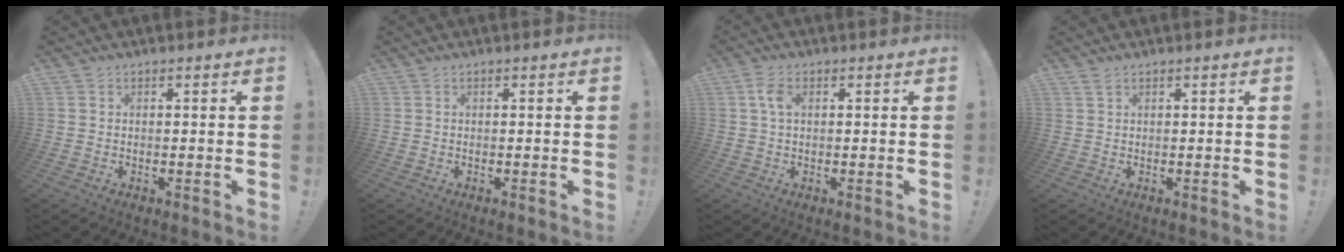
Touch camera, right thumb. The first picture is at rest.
{"total": 0.0}
{"total": 4.0, "force": [1.0, 2.1, 3.2], "torque": [-0.061, 0.007, 0.016]}
{"total": 1.3, "force": [0.9, 0.4, 0.8], "torque": [-0.021, 0.003, 0.018]}